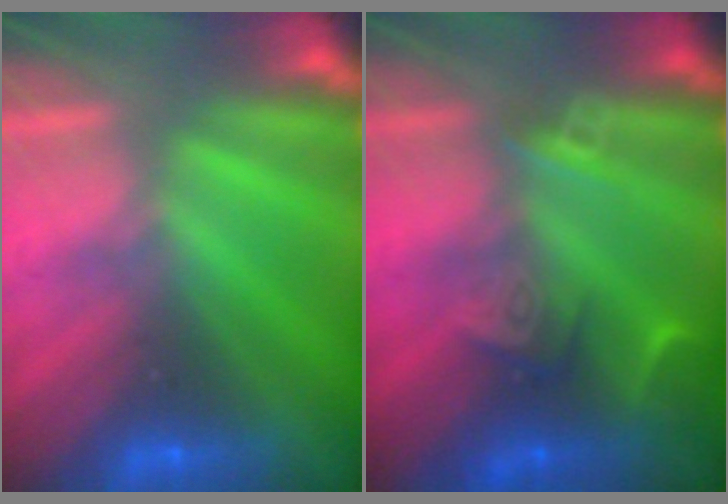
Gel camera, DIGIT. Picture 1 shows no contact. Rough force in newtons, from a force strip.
{"total": 2.4}